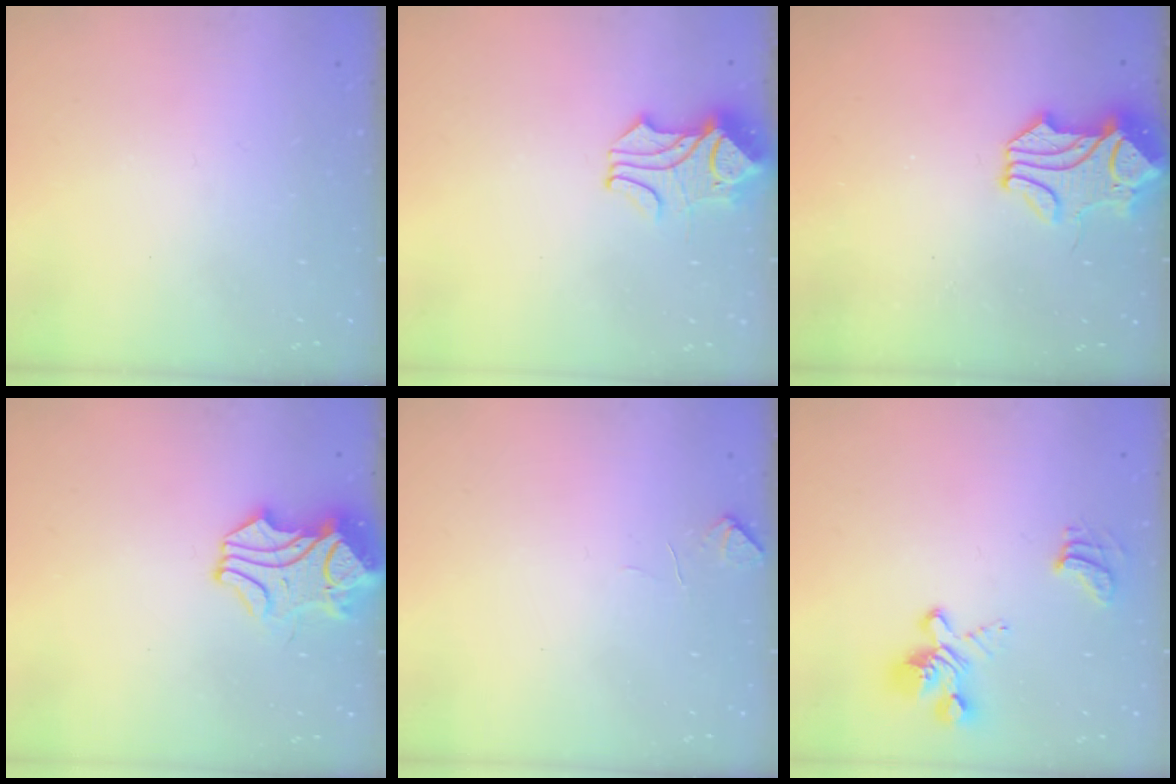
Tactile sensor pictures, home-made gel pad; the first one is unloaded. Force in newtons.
{"total": 1.9, "press": 1.5, "slide": 1.1}
{"total": 1.0, "press": 0.0, "slide": 1.0}
{"total": 2.3, "press": 1.7, "slide": 1.4}
{"total": 0.8, "press": 0.5, "slide": 0.6}
{"total": 6.2, "press": 6.0, "slide": 1.6}